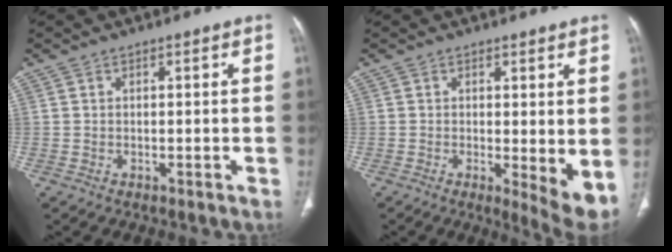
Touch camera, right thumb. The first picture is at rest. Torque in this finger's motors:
{"motor_torque": [-0.21, 0.25, -0.08, -0.14, -0.08]}